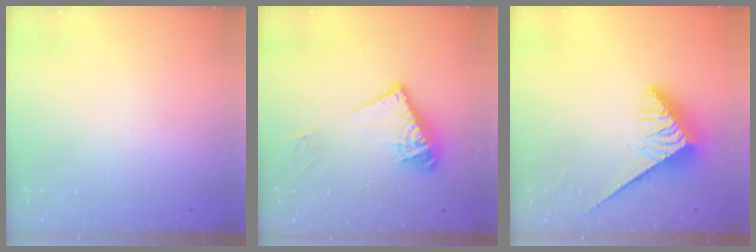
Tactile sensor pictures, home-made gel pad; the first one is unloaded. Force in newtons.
{"total": 12.4, "press": 12.3, "slide": 1.1}
{"total": 3.8, "press": 3.8, "slide": 0.6}